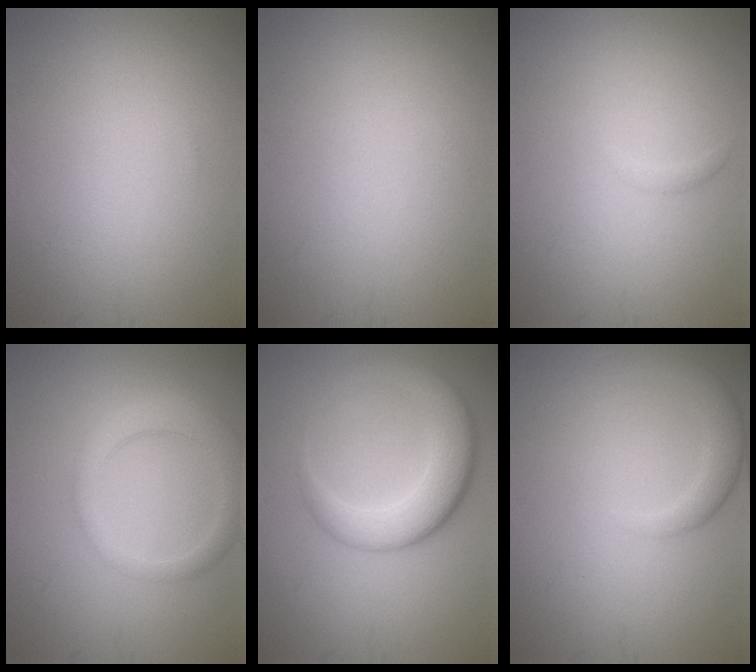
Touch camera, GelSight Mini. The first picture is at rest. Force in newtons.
{"total": 0.0}
{"total": 0.6, "press": 0.6, "slide": 0.1}
{"total": 3.5, "press": 3.5, "slide": 0.4}
{"total": 6.0, "press": 6.0, "slide": 0.2}
{"total": 2.8, "press": 2.7, "slide": 0.2}